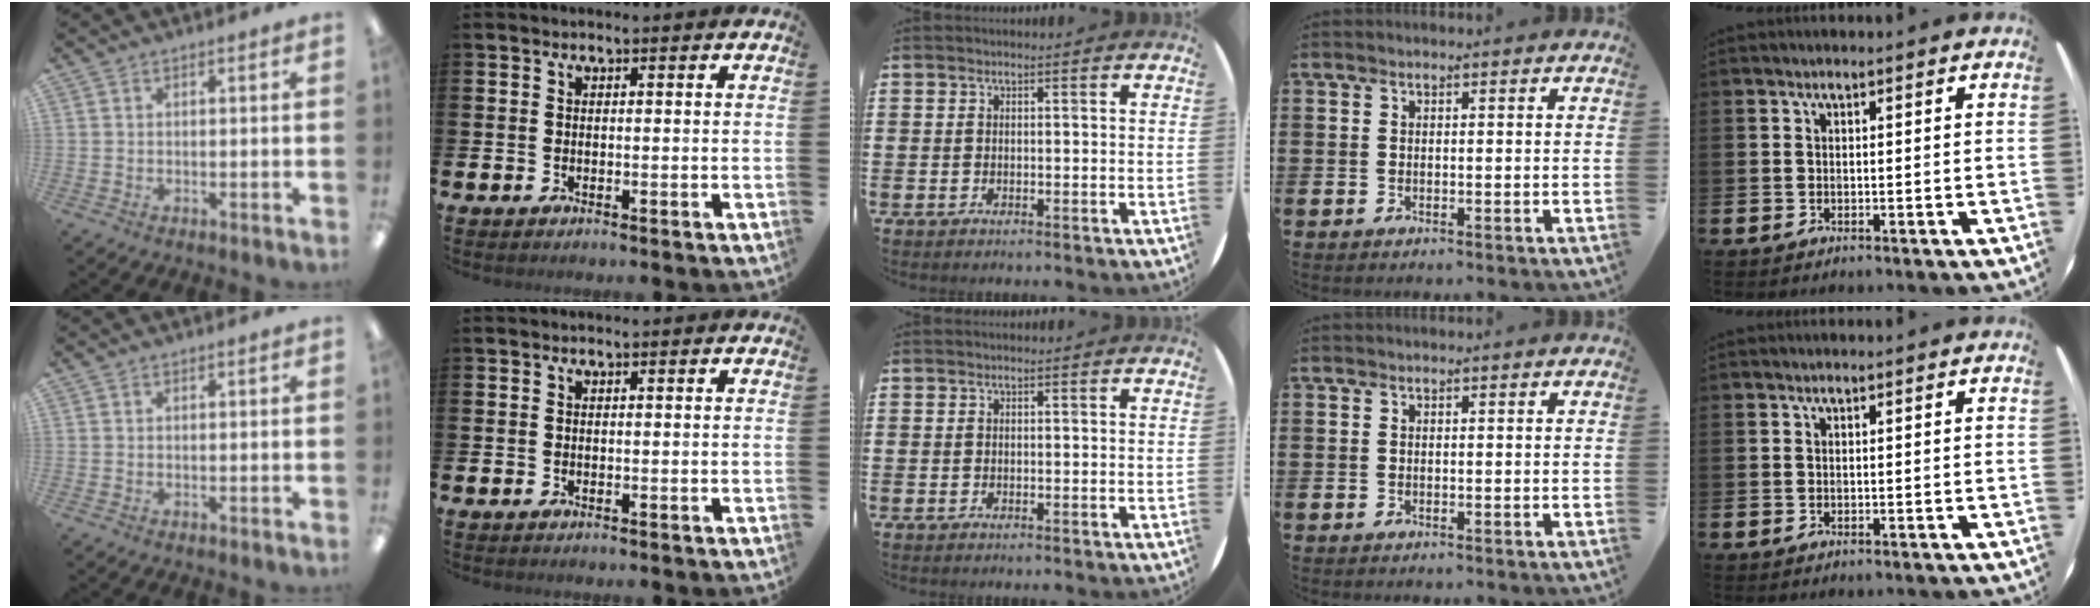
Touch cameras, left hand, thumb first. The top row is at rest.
{}